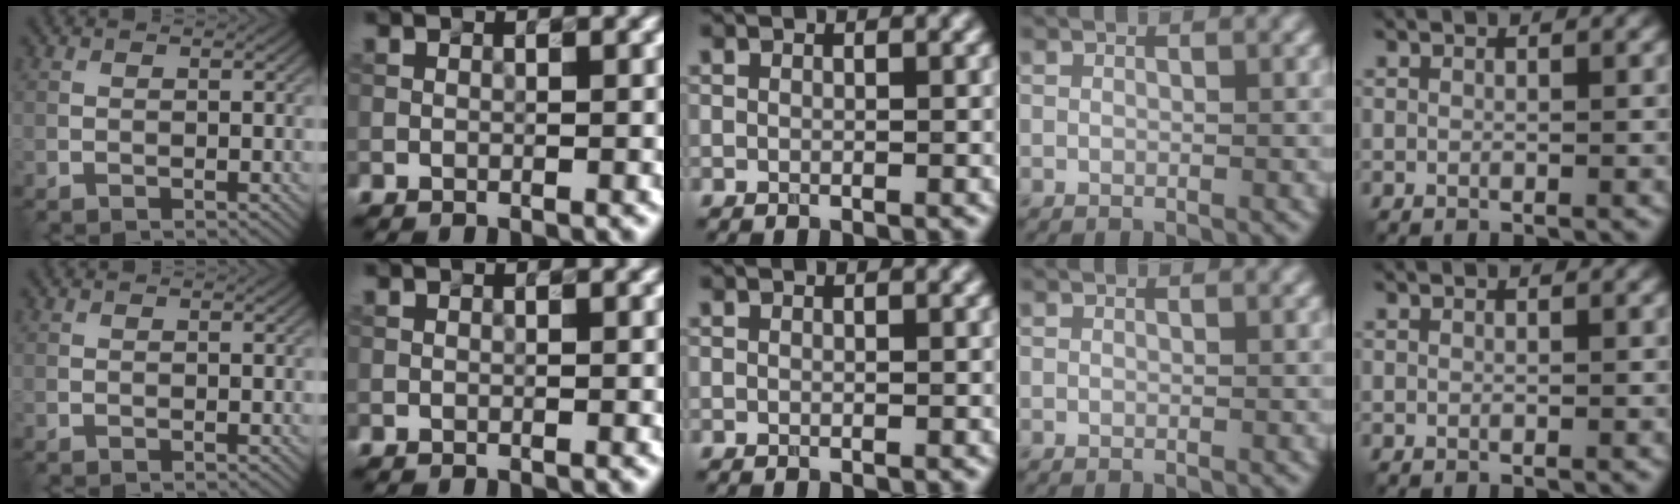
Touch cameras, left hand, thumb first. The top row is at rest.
{}